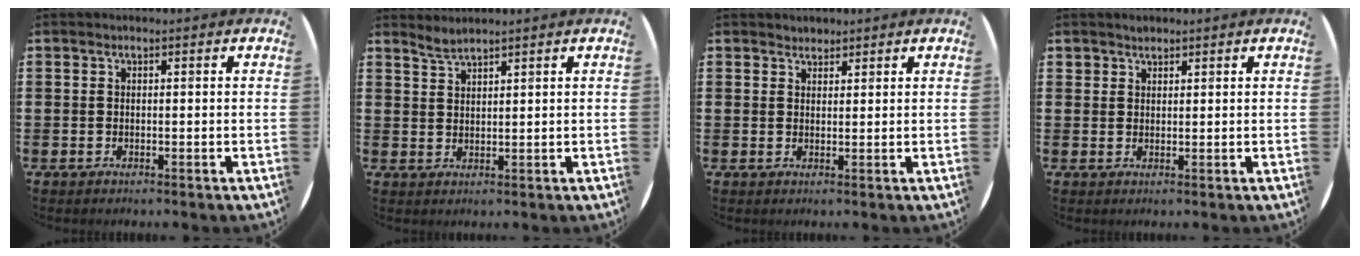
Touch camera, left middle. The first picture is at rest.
{"total": 1.9, "force": [1.9, -0.1, 0.2], "torque": [-0.007, 0.002, 0.036]}
{"total": 1.4, "force": [1.4, 0.4, -0.1], "torque": [0.001, 0.001, 0.027]}
{"total": 1.3, "force": [1.2, 0.5, -0.1], "torque": [0.009, -0.001, 0.022]}